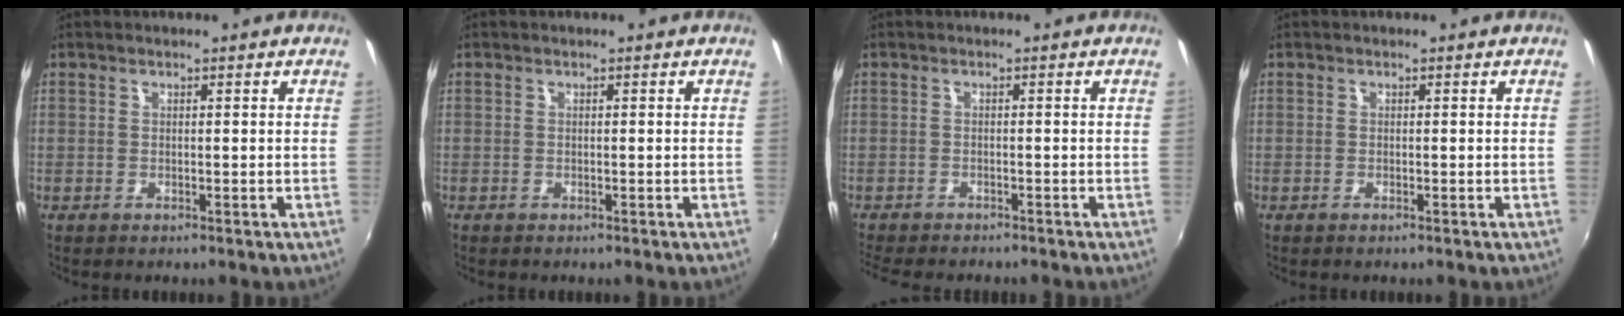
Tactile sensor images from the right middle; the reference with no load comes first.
{"total": 0.0}
{"total": 6.0, "force": [-5.5, 1.0, 2.2], "torque": [-0.058, -0.020, -0.090]}
{"total": 0.0}